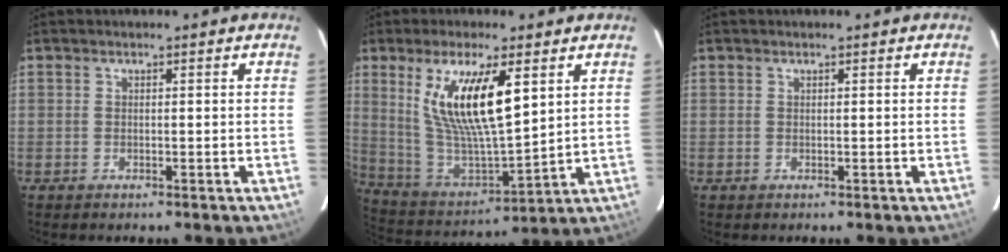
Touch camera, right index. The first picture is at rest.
{"total": 16.9, "force": [6.6, 4.9, 14.7], "torque": [-0.279, -0.008, 0.140]}
{"total": 0.0}